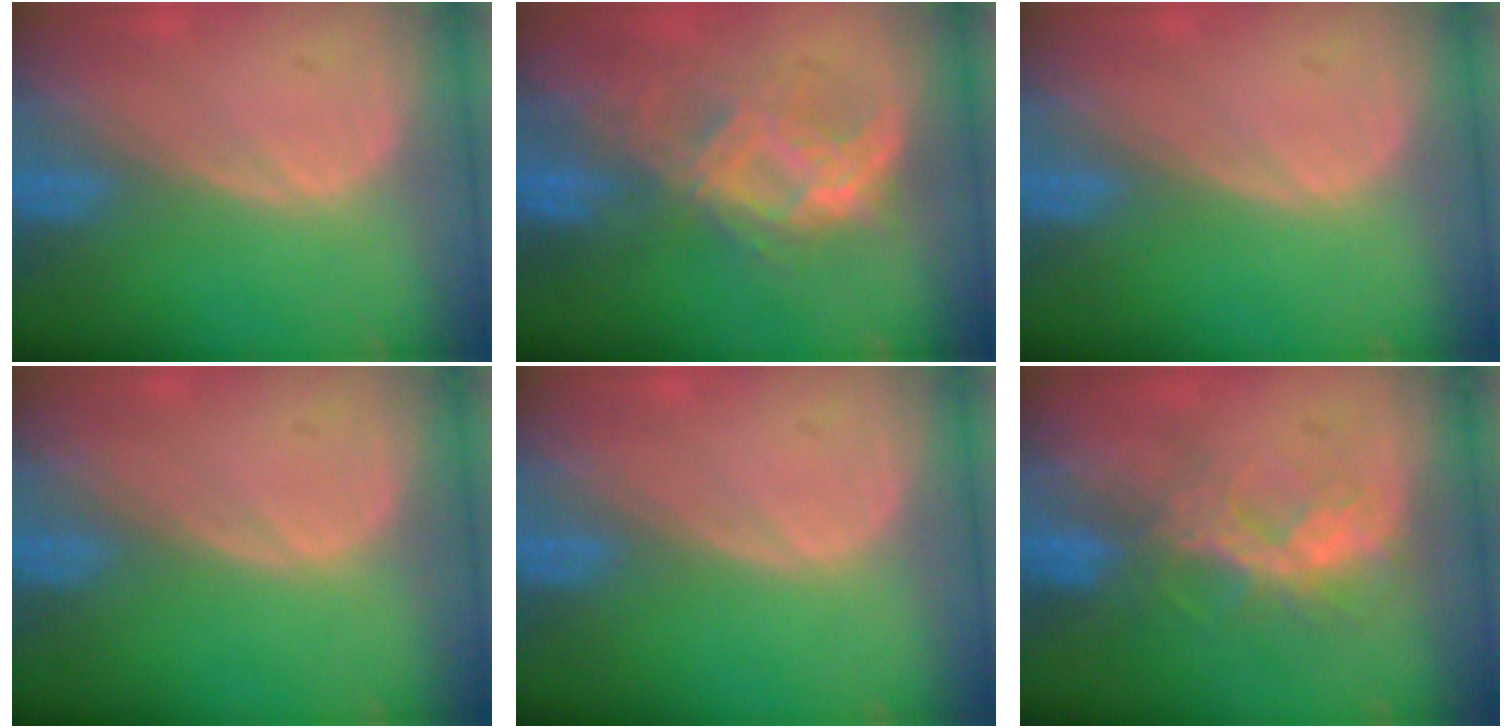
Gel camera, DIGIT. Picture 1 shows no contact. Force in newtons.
{"total": 7.4, "press": 7.4, "slide": 0.2}
{"total": 0.0}
{"total": 0.0}
{"total": 0.0}
{"total": 6.6, "press": 5.9, "slide": 3.1}